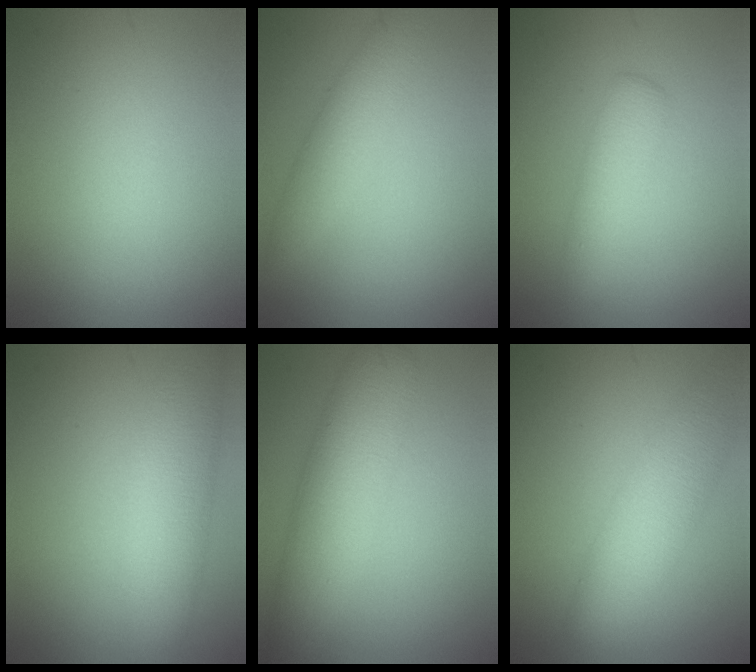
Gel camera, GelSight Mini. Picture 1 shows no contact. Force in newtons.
{"total": 3.0, "press": 3.0, "slide": 0.0}
{"total": 2.8, "press": 2.8, "slide": 0.0}
{"total": 6.0, "press": 6.0, "slide": 0.1}
{"total": 6.5, "press": 6.5, "slide": 0.2}
{"total": 5.8, "press": 5.8, "slide": 0.2}